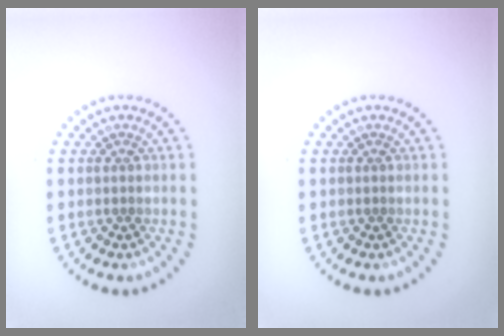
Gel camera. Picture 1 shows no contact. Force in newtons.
{"total": 0.0}